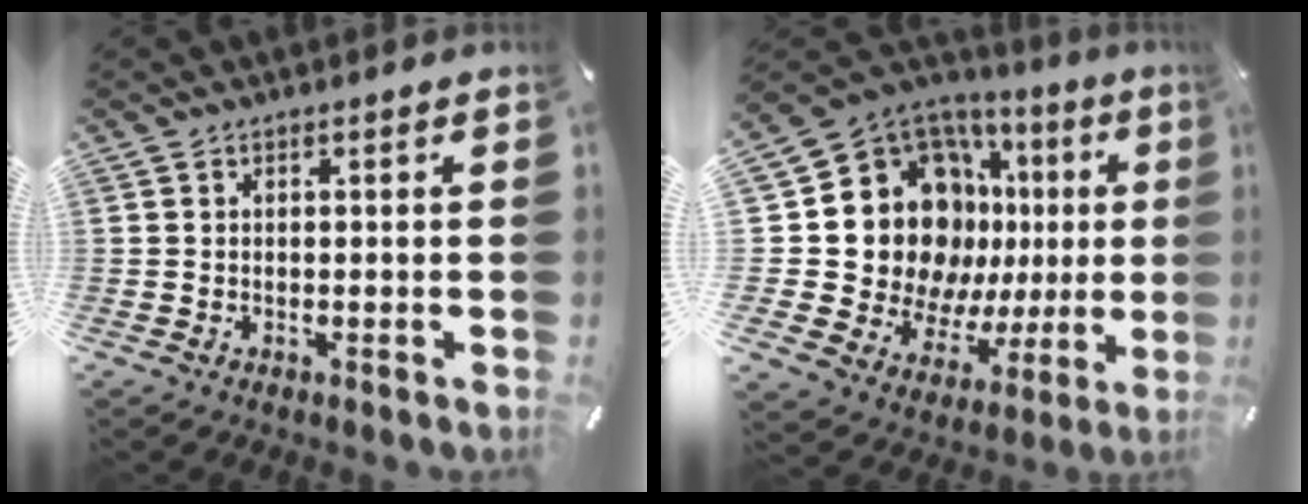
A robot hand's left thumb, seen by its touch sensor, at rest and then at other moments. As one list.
[{"total": 24.4, "force": [5.3, 17.9, 15.6], "torque": [-0.276, -0.052, 0.133]}]